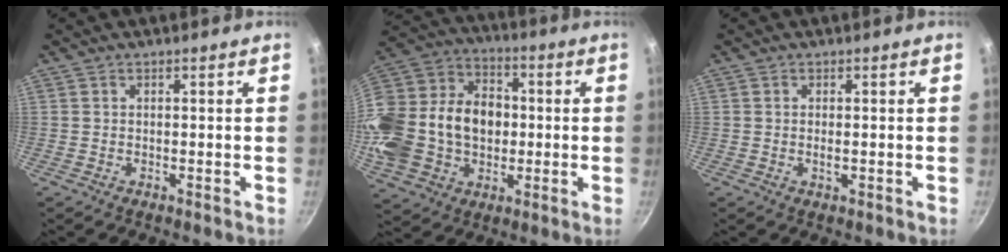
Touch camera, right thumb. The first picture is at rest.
{"total": 26.3, "force": [-1.2, 20.0, 17.0], "torque": [-0.341, 0.051, -0.016]}
{"total": 1.2, "force": [-0.2, 0.4, 1.1], "torque": [-0.023, -0.001, -0.004]}